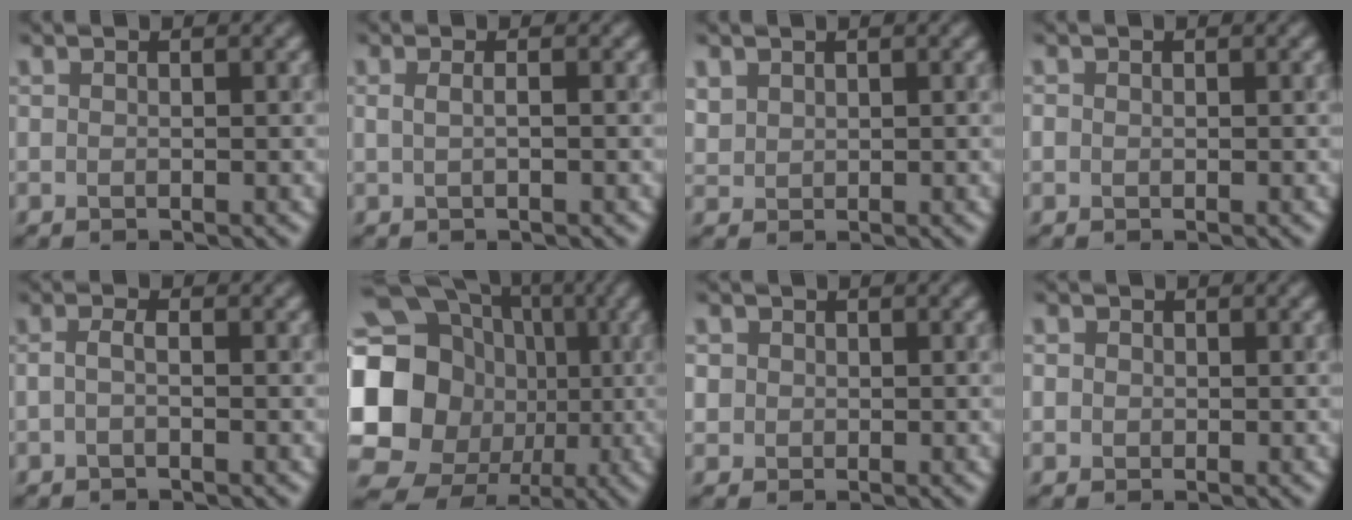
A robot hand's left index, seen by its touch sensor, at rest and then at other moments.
{"total": 1.1, "force": [0.2, 0.6, 0.9], "torque": [-0.011, 0.009, -0.007]}
{"total": 1.1, "force": [0.5, -0.2, -0.9], "torque": [-0.007, 0.004, 0.041]}
{"total": 1.2, "force": [-0.4, -0.6, -1.0], "torque": [-0.001, 0.003, 0.016]}
{"total": 1.0, "force": [-0.8, -0.5, 0.0], "torque": [-0.015, -0.003, 0.002]}
{"total": 20.8, "force": [-1.7, 19.1, 8.3], "torque": [-0.185, 0.013, -0.061]}
{"total": 1.1, "force": [-0.3, 0.5, -0.9], "torque": [0.001, -0.001, 0.017]}
{"total": 1.2, "force": [-0.5, 0.0, -1.0], "torque": [0.007, 0.000, 0.011]}